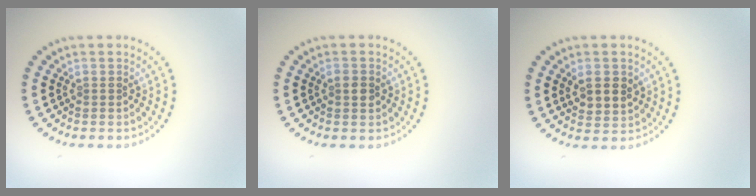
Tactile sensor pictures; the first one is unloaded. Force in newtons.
{"total": 1.0, "press": 0.9, "slide": 0.2}
{"total": 2.7, "press": 2.6, "slide": 0.7}